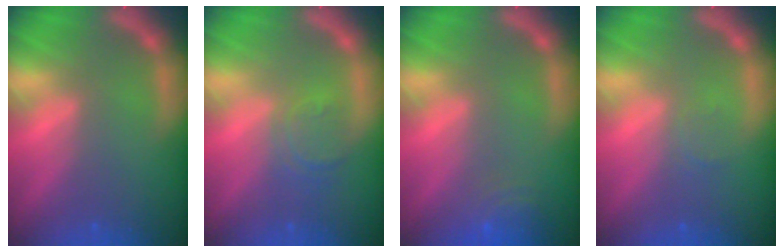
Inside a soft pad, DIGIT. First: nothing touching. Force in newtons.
{"total": 3.0}
{"total": 4.0}
{"total": 1.0}